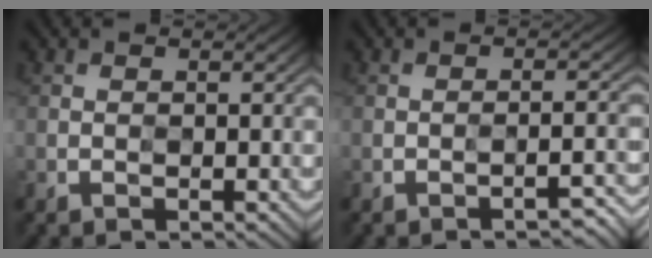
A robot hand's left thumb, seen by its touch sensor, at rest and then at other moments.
{"total": 3.4, "force": [-2.0, 1.0, 2.6], "torque": [-0.020, 0.011, -0.021]}